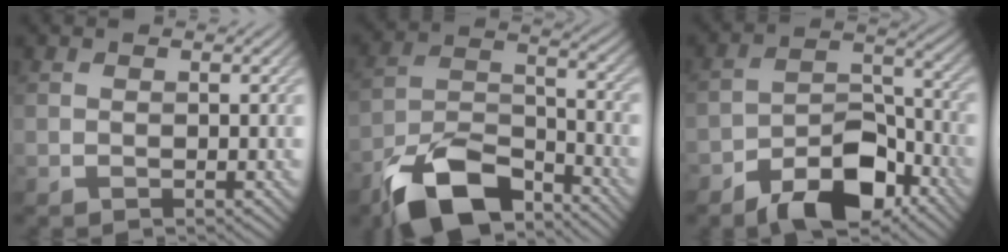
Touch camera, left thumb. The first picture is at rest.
{"total": 12.8, "force": [-9.3, 5.4, 7.1], "torque": [-0.138, -0.005, -0.184]}
{"total": 10.7, "force": [-7.2, 5.0, 6.2], "torque": [-0.093, 0.006, -0.140]}